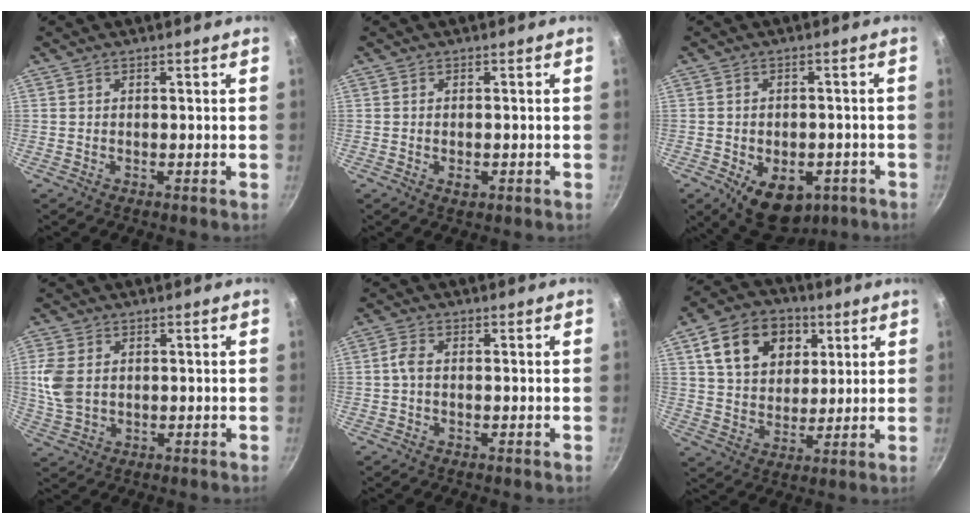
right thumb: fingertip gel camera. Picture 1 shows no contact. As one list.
[{"total": 1.9, "force": [-0.5, 1.1, 1.4], "torque": [-0.022, -0.002, -0.008]}, {"total": 11.6, "force": [-5.0, 7.4, 7.4], "torque": [-0.073, 0.005, -0.055]}, {"total": 7.0, "force": [1.1, 5.0, 4.8], "torque": [-0.100, -0.001, 0.027]}, {"total": 2.5, "force": [-0.1, 1.5, 2.0], "torque": [-0.048, 0.010, -0.007]}, {"total": 15.7, "force": [6.0, 11.6, 8.7], "torque": [-0.119, -0.004, 0.097]}]